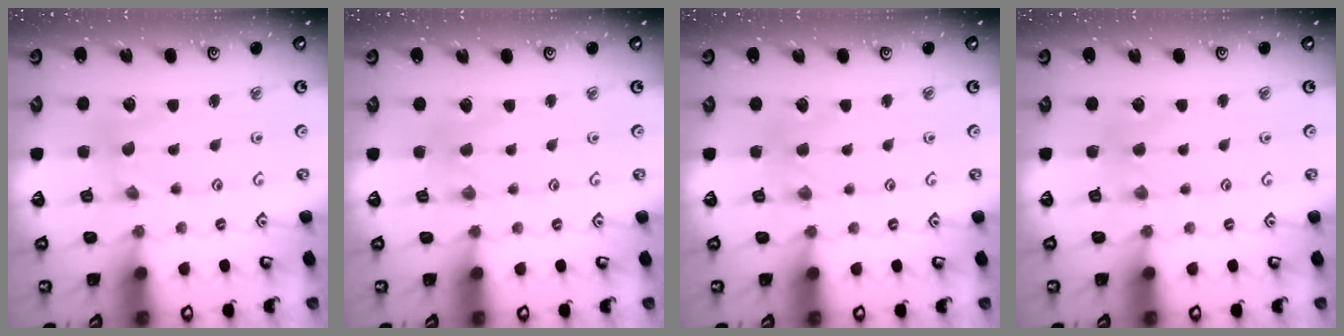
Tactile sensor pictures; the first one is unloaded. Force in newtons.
{"total": 0.9, "press": 0.9, "slide": 0.2}
{"total": 2.6, "press": 2.6, "slide": 0.3}
{"total": 2.9, "press": 2.9, "slide": 0.5}